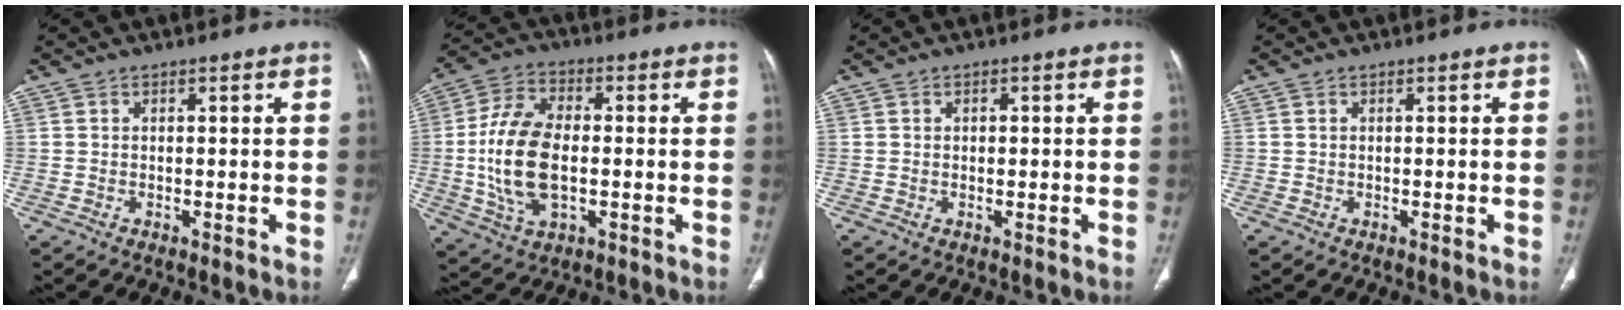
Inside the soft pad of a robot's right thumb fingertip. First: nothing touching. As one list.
[{"total": 14.9, "force": [-1.1, 8.4, 12.2], "torque": [-0.245, 0.009, -0.018]}, {"total": 0.5, "force": [0.1, 0.4, 0.4], "torque": [-0.006, 0.001, 0.001]}, {"total": 0.0}]